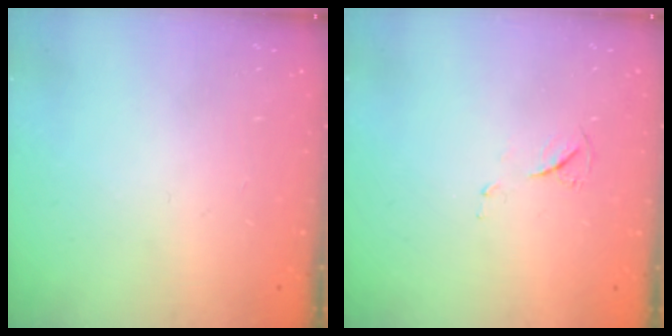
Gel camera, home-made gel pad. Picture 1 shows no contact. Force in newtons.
{"total": 4.5, "press": 4.5, "slide": 0.6}